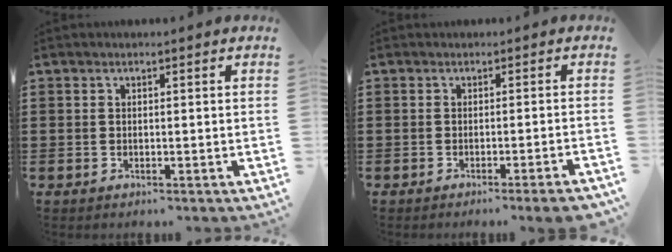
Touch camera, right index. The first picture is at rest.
{"total": 1.7, "force": [-1.3, -0.3, 1.1], "torque": [-0.019, -0.001, -0.024]}